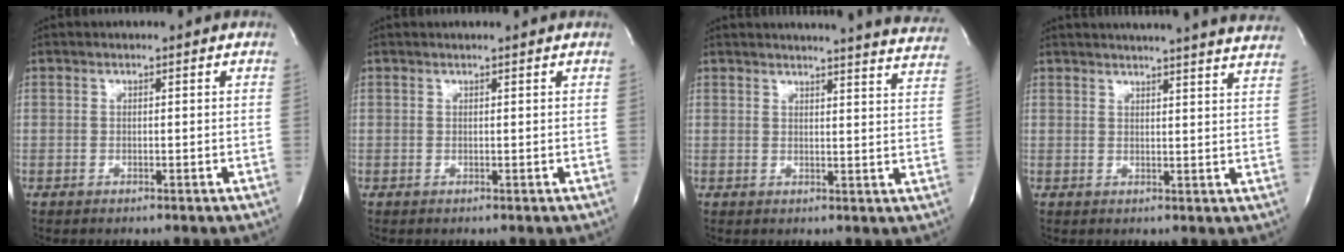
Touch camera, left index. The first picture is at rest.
{"total": 1.4, "force": [1.3, -0.1, 0.5], "torque": [-0.009, 0.005, 0.017]}
{"total": 20.7, "force": [19.9, 0.8, 5.6], "torque": [-0.077, -0.078, 0.215]}
{"total": 21.2, "force": [19.8, 0.5, 7.6], "torque": [-0.117, -0.031, 0.232]}